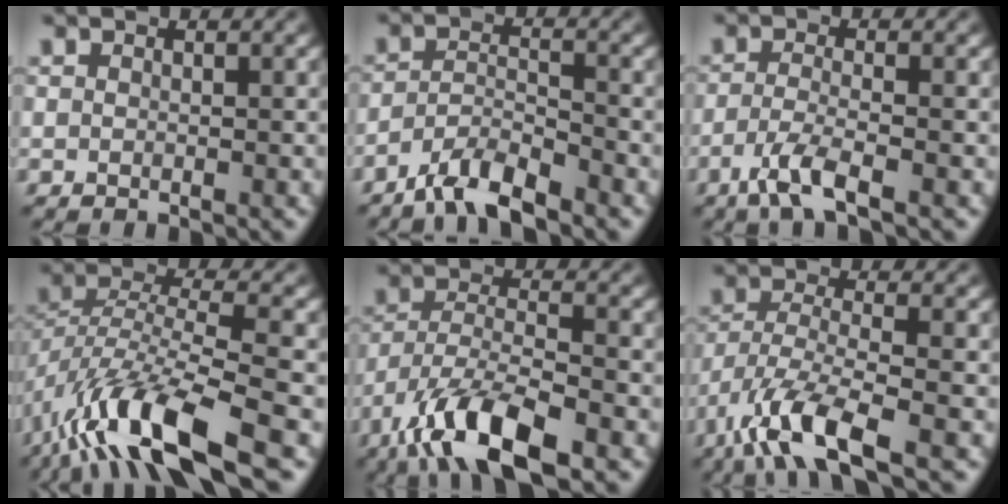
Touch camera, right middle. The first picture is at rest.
{"total": 4.6, "force": [-3.8, 0.9, 2.4], "torque": [-0.047, 0.000, -0.077]}
{"total": 3.4, "force": [-2.0, 0.6, 2.7], "torque": [-0.058, -0.001, -0.049]}
{"total": 11.2, "force": [-6.6, 3.0, 8.5], "torque": [-0.163, -0.001, -0.129]}
{"total": 8.8, "force": [-5.6, 2.8, 6.3], "torque": [-0.118, -0.002, -0.110]}
{"total": 7.1, "force": [-4.4, 1.8, 5.3], "torque": [-0.108, -0.007, -0.092]}